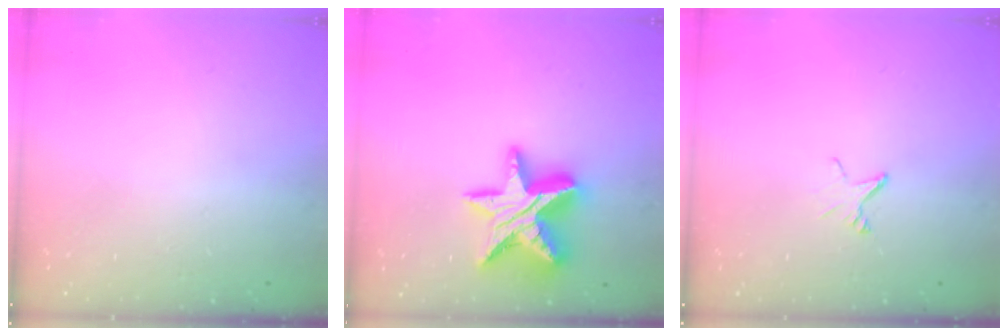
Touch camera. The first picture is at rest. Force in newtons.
{"total": 19.4, "press": 19.4, "slide": 1.2}
{"total": 2.3, "press": 2.3, "slide": 0.2}